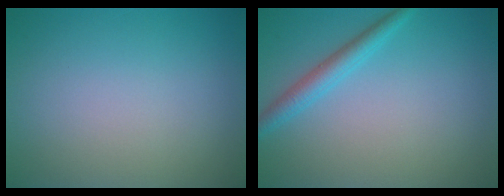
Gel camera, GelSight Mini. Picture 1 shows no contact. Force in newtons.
{"total": 2.3, "press": 2.3, "slide": 0.1}